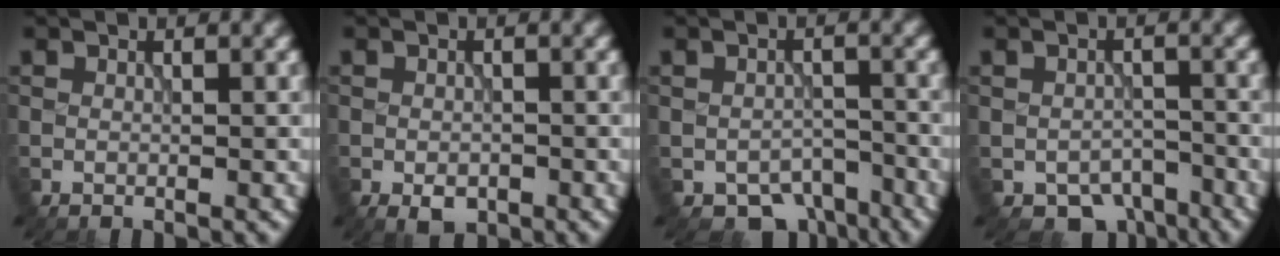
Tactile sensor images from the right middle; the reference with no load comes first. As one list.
[{"total": 1.8, "force": [-1.0, 1.1, 1.1], "torque": [-0.019, -0.008, -0.014]}, {"total": 4.5, "force": [-3.4, 2.5, 1.6], "torque": [-0.014, -0.020, -0.046]}, {"total": 4.1, "force": [-2.9, 2.4, 1.5], "torque": [-0.014, -0.018, -0.039]}]